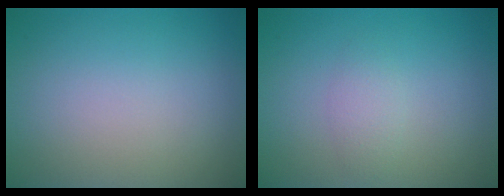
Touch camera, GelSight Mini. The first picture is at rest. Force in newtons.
{"total": 1.4, "press": 1.4, "slide": 0.0}